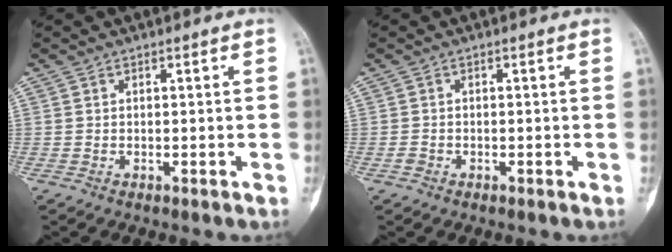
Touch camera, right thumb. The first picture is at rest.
{"total": 1.0, "force": [-0.5, 0.8, 0.2], "torque": [-0.001, 0.004, -0.013]}